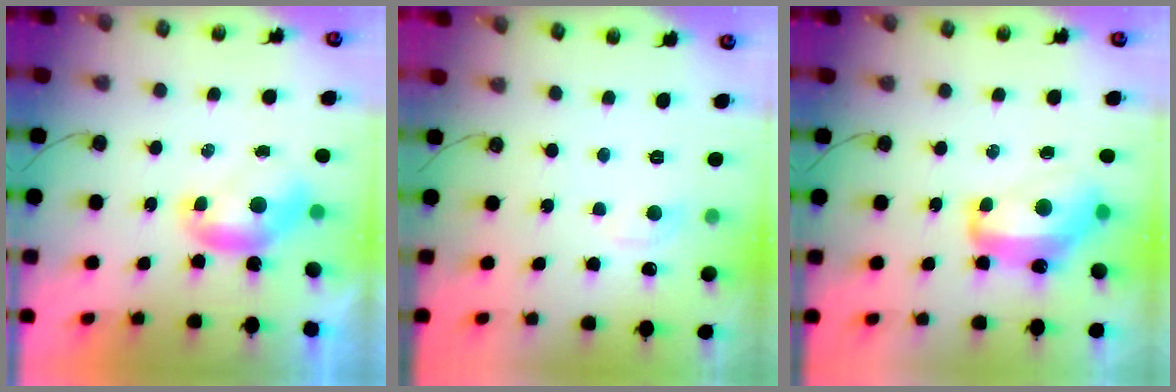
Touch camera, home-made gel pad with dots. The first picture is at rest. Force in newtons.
{"total": 0.8, "press": 0.4, "slide": 0.7}
{"total": 7.6, "press": 7.4, "slide": 2.0}